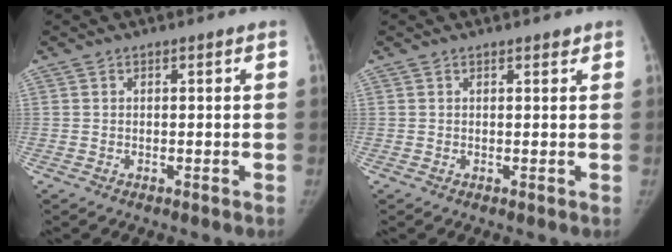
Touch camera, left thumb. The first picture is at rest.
{"total": 0.9, "force": [0.8, 0.3, 0.4], "torque": [0.000, -0.002, 0.010]}